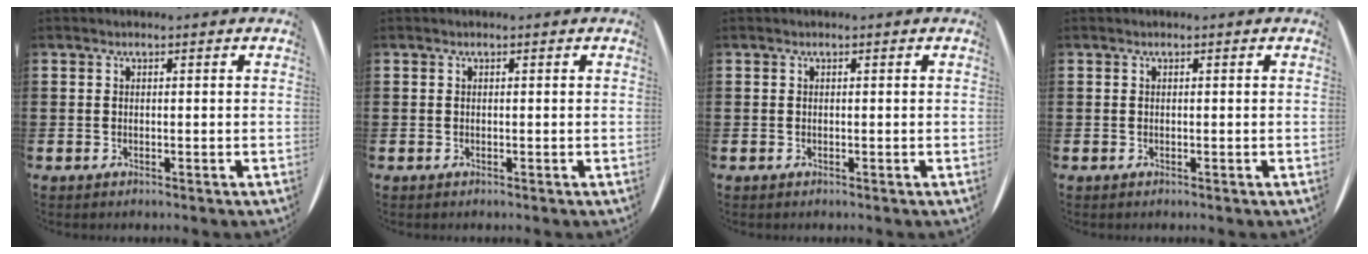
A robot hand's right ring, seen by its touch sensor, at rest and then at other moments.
{"total": 0.0}
{"total": 0.0}
{"total": 0.0}